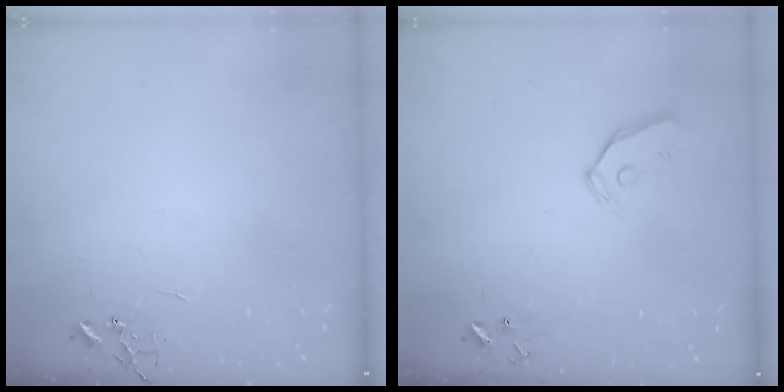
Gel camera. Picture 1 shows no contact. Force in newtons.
{"total": 6.9, "press": 6.9, "slide": 0.7}